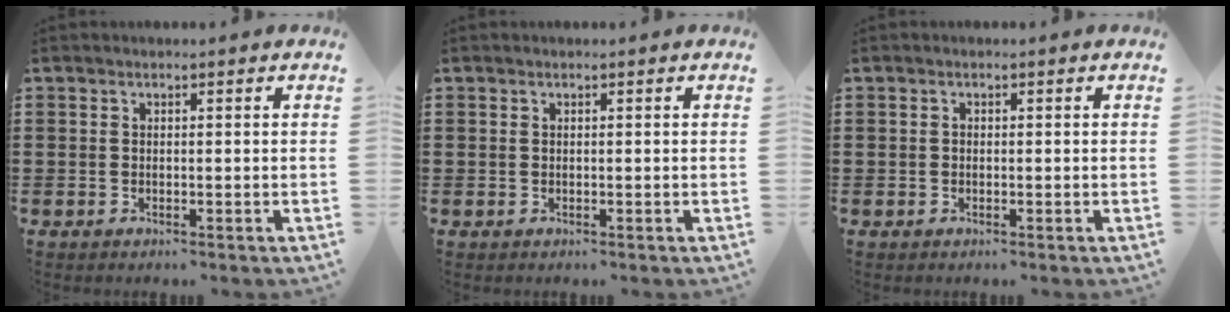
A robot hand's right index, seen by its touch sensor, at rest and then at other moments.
{"total": 0.0}
{"total": 0.5, "force": [-0.3, 0.4, 0.3], "torque": [-0.006, 0.000, -0.007]}